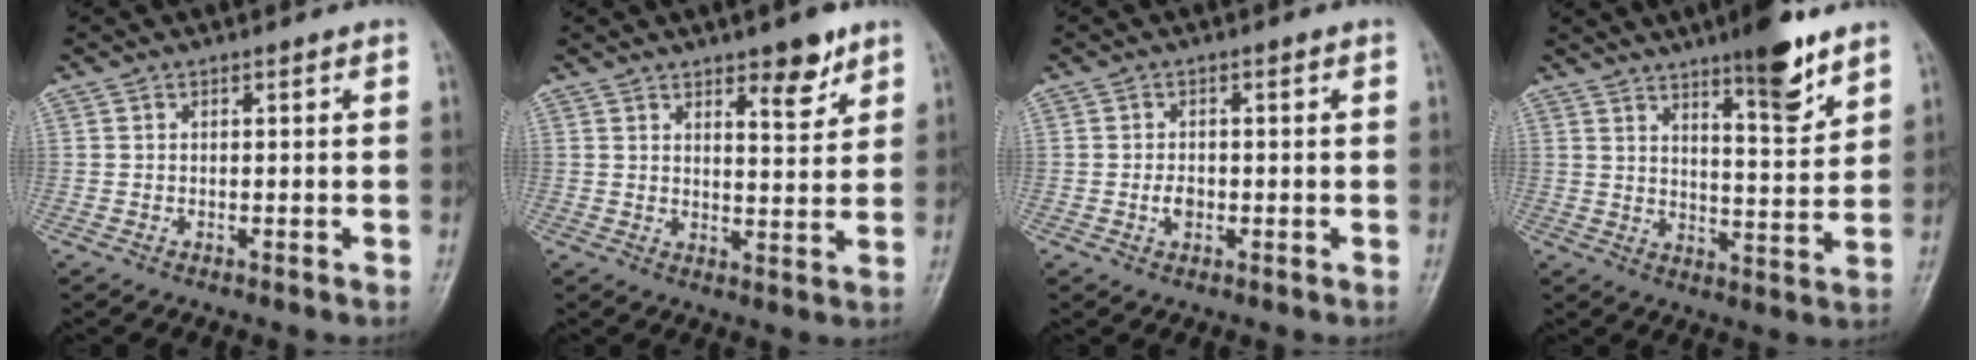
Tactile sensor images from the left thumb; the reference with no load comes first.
{"total": 6.9, "force": [4.4, 2.4, 4.7], "torque": [-0.048, -0.030, 0.062]}
{"total": 2.4, "force": [-0.5, 1.6, 1.6], "torque": [-0.025, 0.003, -0.009]}
{"total": 11.2, "force": [7.7, 2.5, 7.8], "torque": [-0.097, -0.054, 0.117]}